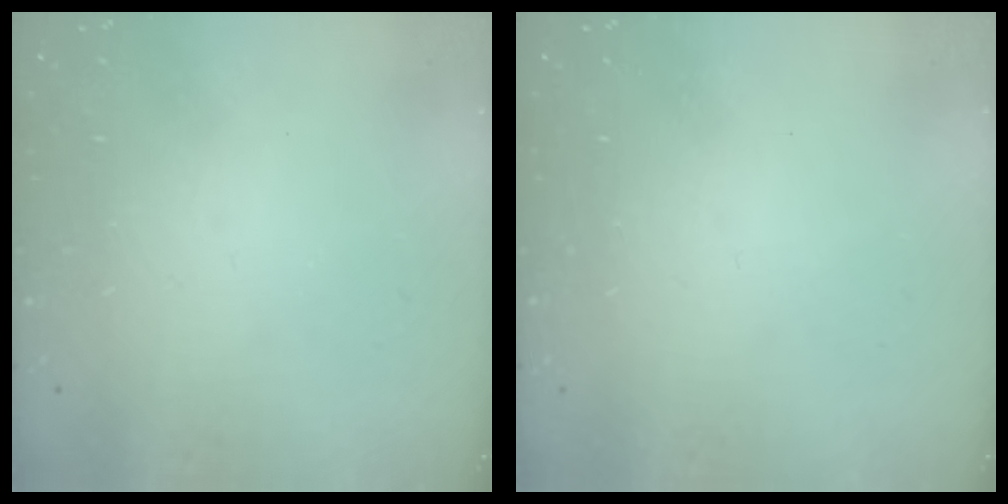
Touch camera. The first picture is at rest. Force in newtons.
{"total": 0.0}